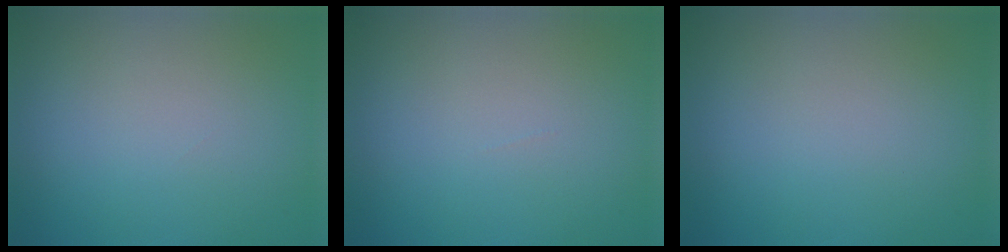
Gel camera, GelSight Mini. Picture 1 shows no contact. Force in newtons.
{"total": 0.0}
{"total": 0.0}